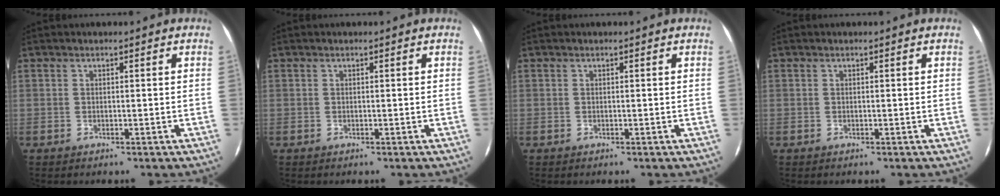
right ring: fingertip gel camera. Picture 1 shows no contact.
{"total": 0.0}
{"total": 0.0}
{"total": 0.0}